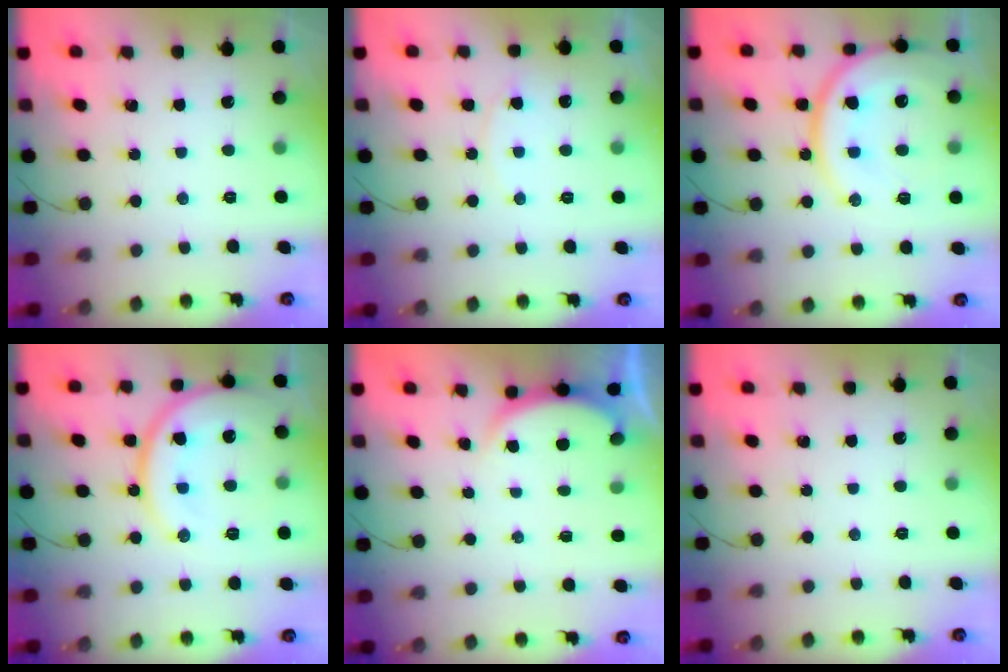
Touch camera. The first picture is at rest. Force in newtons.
{"total": 4.6, "press": 4.6, "slide": 0.5}
{"total": 18.3, "press": 17.9, "slide": 3.8}
{"total": 15.8, "press": 15.7, "slide": 1.4}
{"total": 2.8, "press": 2.7, "slide": 0.6}
{"total": 0.0}